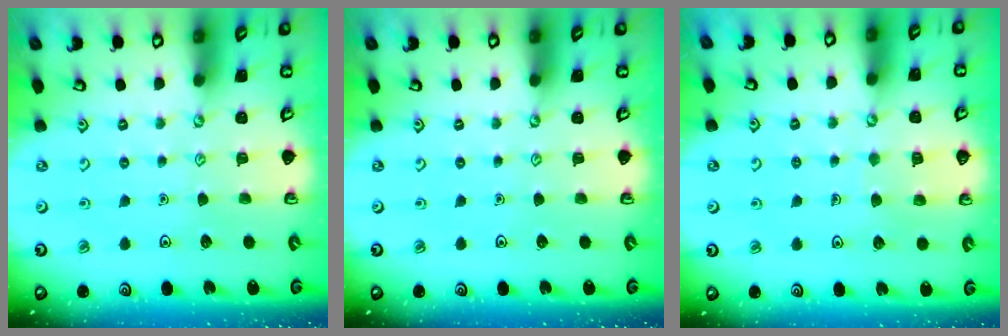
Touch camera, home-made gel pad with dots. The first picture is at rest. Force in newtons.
{"total": 0.0}
{"total": 4.8, "press": 4.8, "slide": 0.4}